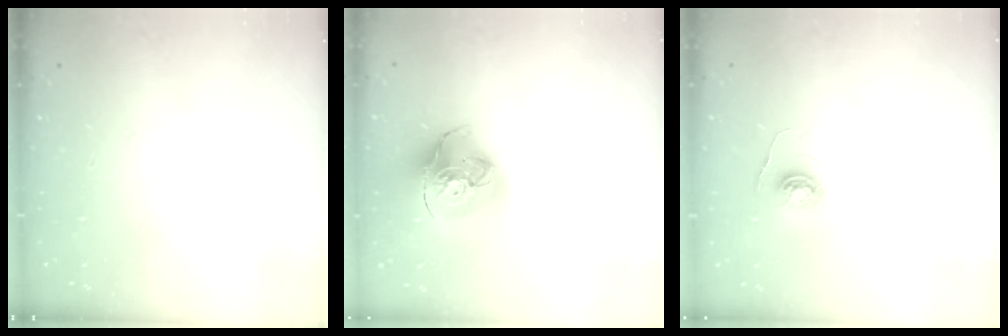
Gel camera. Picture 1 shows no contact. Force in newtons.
{"total": 18.6, "press": 18.5, "slide": 2.0}
{"total": 4.7, "press": 4.6, "slide": 0.4}